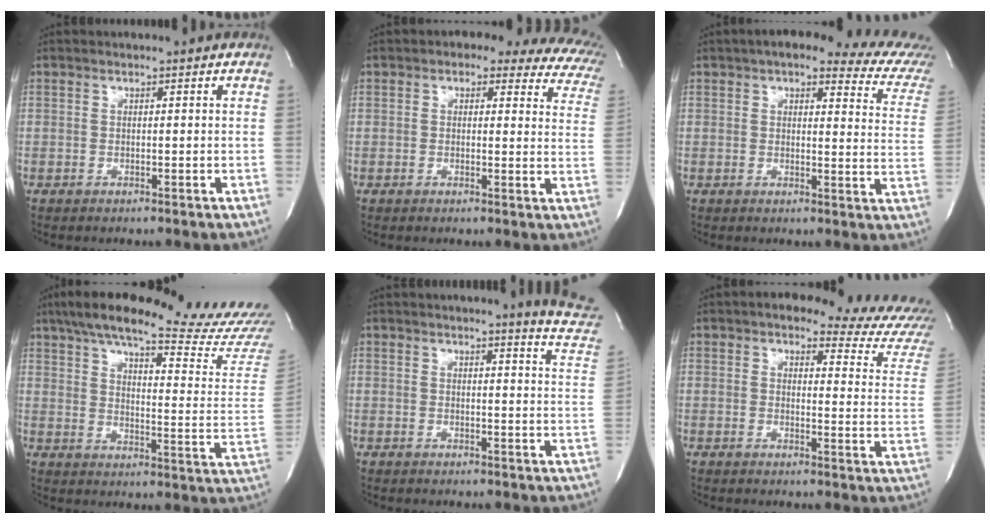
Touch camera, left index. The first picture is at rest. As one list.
[{"total": 14.6, "force": [10.7, 6.5, 7.5], "torque": [-0.069, 0.016, 0.089]}, {"total": 16.5, "force": [12.9, 3.6, 9.5], "torque": [-0.109, 0.001, 0.127]}, {"total": 28.5, "force": [25.2, 1.0, 13.3], "torque": [-0.210, -0.083, 0.316]}, {"total": 9.2, "force": [8.6, -0.4, 3.3], "torque": [-0.027, -0.066, 0.067]}, {"total": 13.2, "force": [12.0, 1.7, 5.1], "torque": [-0.047, -0.054, 0.114]}]